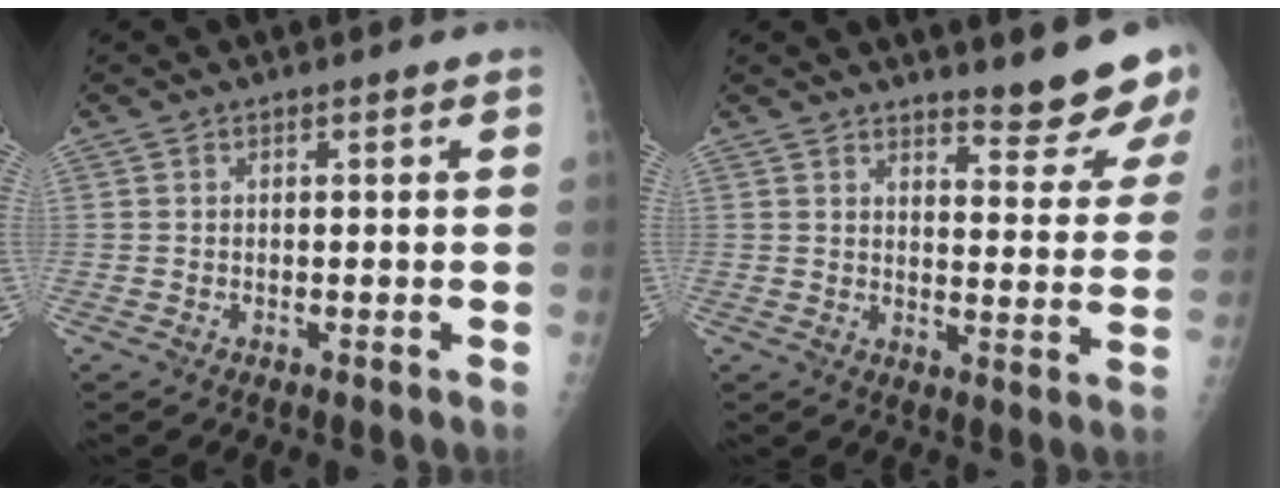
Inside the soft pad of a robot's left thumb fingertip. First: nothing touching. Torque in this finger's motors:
{"motor_torque": [0.14, 0.20, 0.00, -0.30, 0.10]}